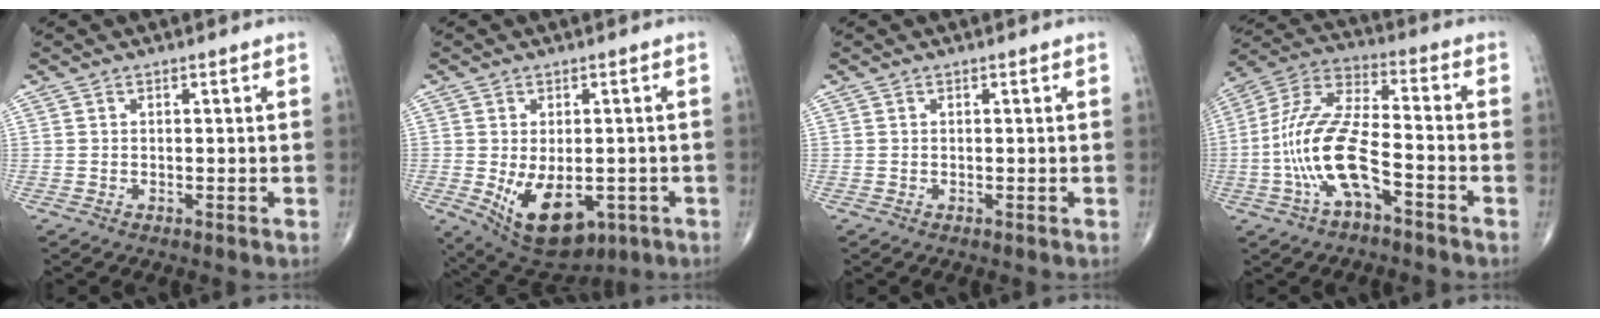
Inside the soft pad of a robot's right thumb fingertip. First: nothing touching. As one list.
[{"total": 13.1, "force": [-3.8, 7.7, 9.9], "torque": [-0.147, -0.008, -0.035]}, {"total": 0.0}, {"total": 15.6, "force": [-5.2, 6.0, 13.4], "torque": [-0.286, 0.047, -0.099]}]